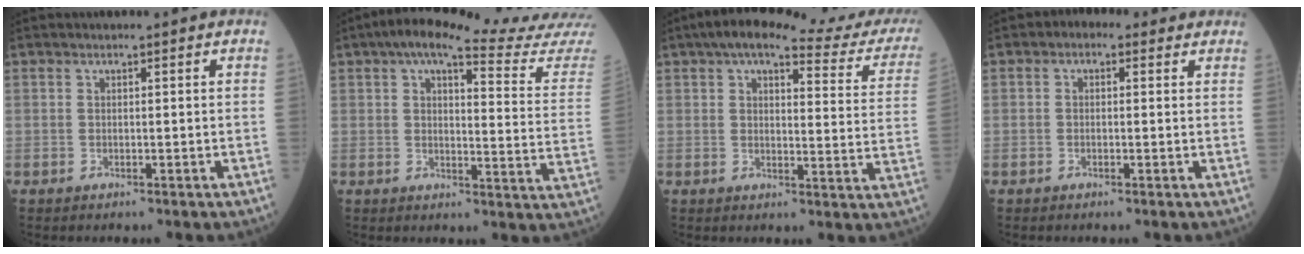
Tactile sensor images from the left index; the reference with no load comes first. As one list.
[{"total": 20.3, "force": [18.3, -0.4, 8.9], "torque": [-0.122, -0.065, 0.211]}, {"total": 22.0, "force": [19.1, 3.0, 10.5], "torque": [-0.130, -0.017, 0.212]}, {"total": 2.6, "force": [1.2, 1.8, 1.5], "torque": [-0.024, 0.024, 0.011]}]